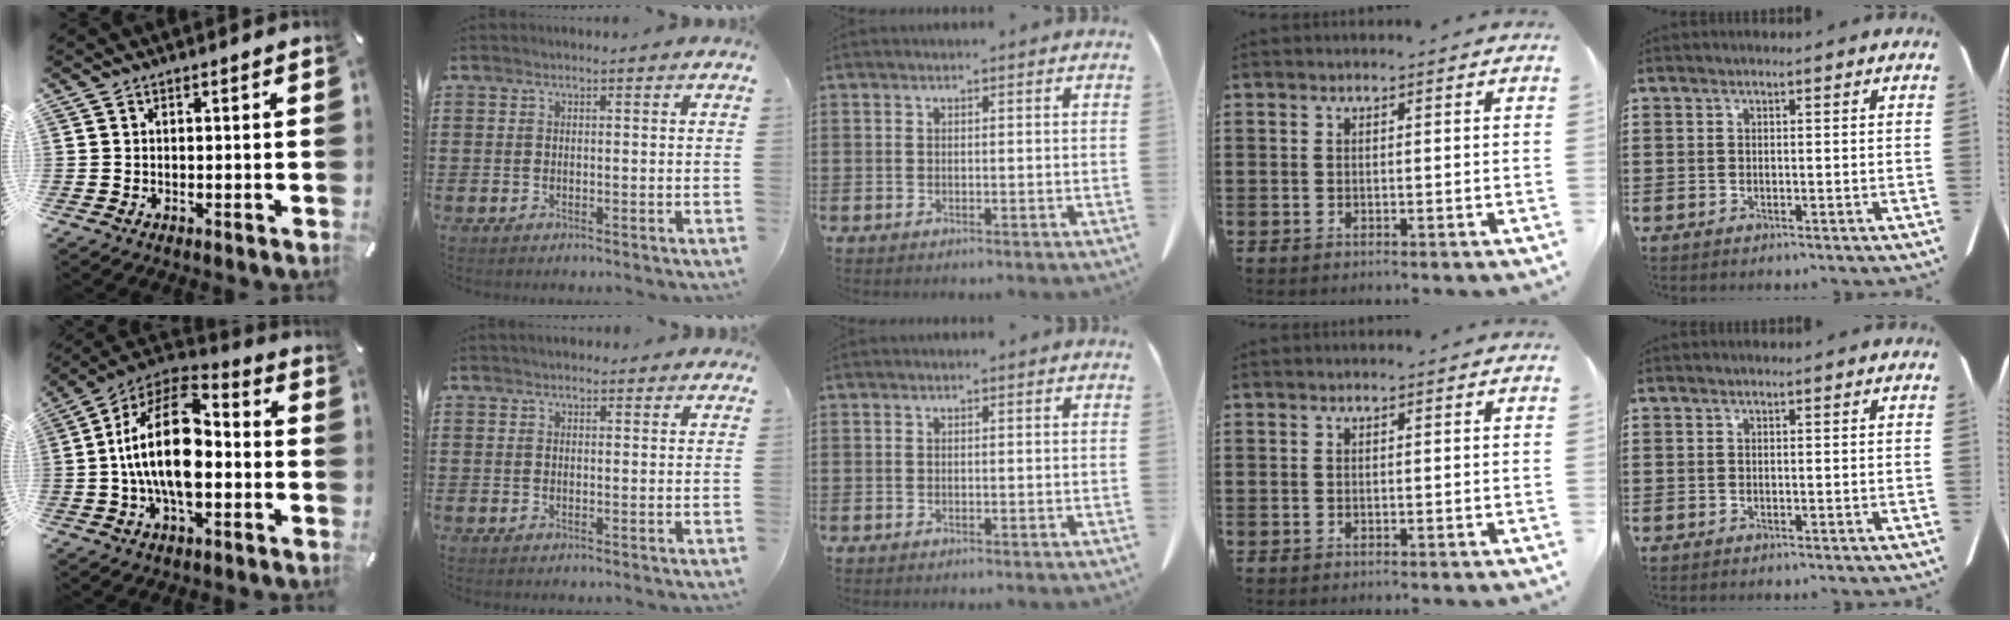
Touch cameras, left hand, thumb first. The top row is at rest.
{"thumb": {"total": 19.4, "force": [-2.3, 10.7, 16.0], "torque": [-0.313, 0.008, -0.044]}, "index": {"total": 1.5, "force": [1.4, 0.6, 0.3], "torque": [-0.008, 0.006, 0.026]}}